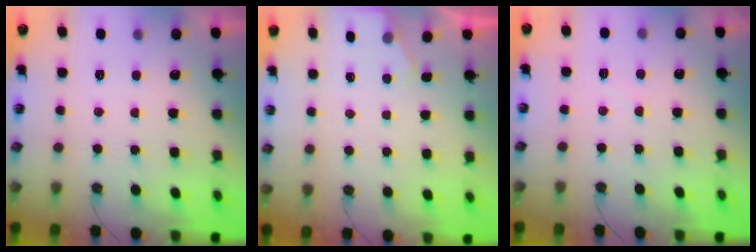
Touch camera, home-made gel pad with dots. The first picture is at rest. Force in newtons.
{"total": 1.8, "press": 1.8, "slide": 0.3}
{"total": 2.2, "press": 2.2, "slide": 0.4}